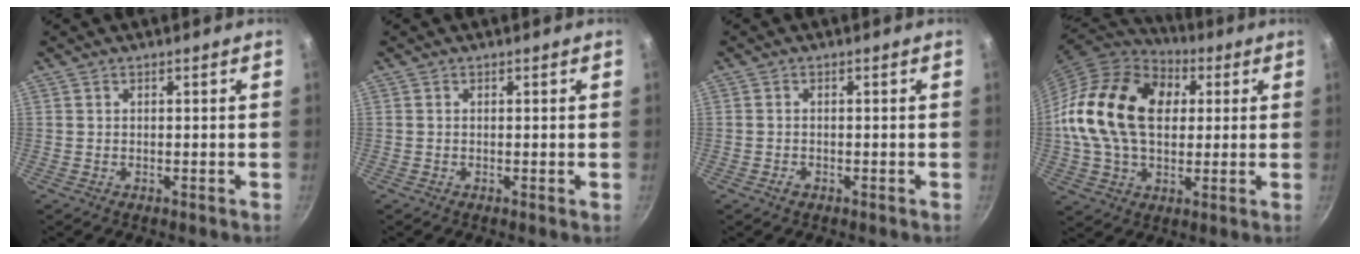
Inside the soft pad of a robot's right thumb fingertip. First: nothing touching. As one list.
[{"total": 0.0}, {"total": 1.2, "force": [-0.7, 0.8, 0.6], "torque": [-0.013, 0.004, -0.014]}, {"total": 22.3, "force": [3.4, 15.4, 15.7], "torque": [-0.264, 0.023, 0.050]}]